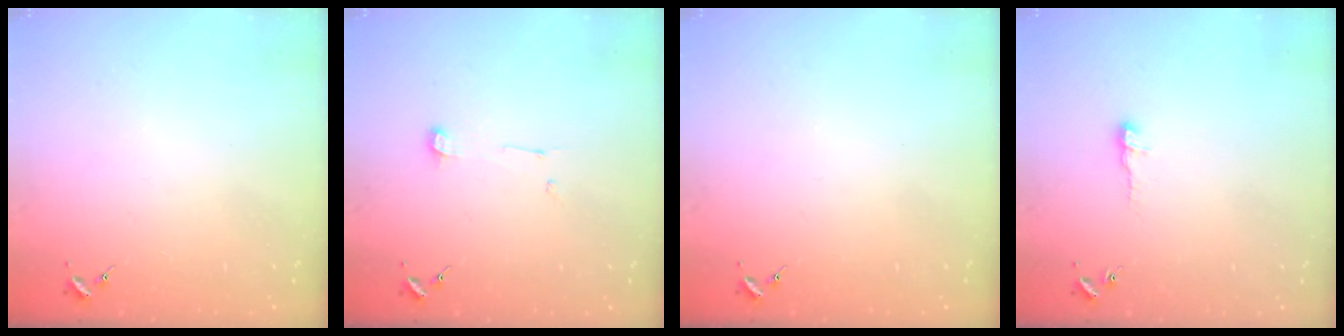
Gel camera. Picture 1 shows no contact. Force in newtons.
{"total": 4.0, "press": 3.9, "slide": 0.5}
{"total": 0.0}
{"total": 5.7, "press": 5.6, "slide": 0.6}